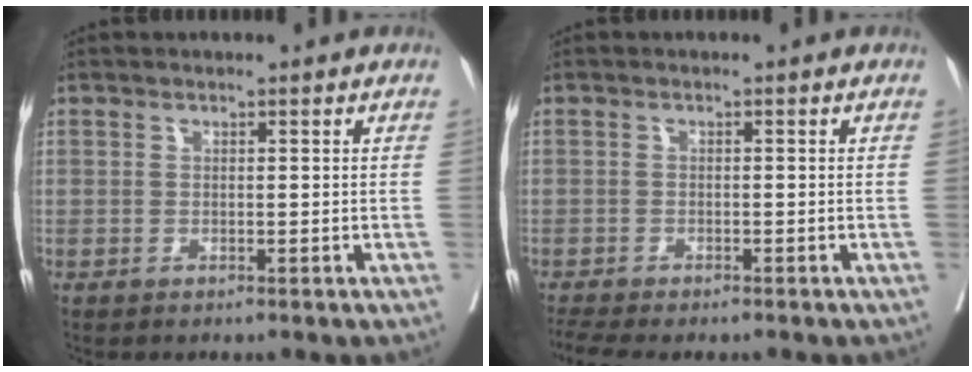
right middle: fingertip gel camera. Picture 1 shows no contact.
{"total": 4.9, "force": [-4.3, 0.8, 2.3], "torque": [-0.041, -0.006, -0.069]}